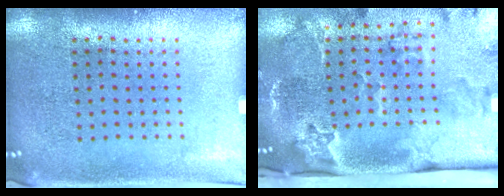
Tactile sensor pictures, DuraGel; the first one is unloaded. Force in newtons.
{"total": 3.7, "press": 2.5, "slide": 2.7}